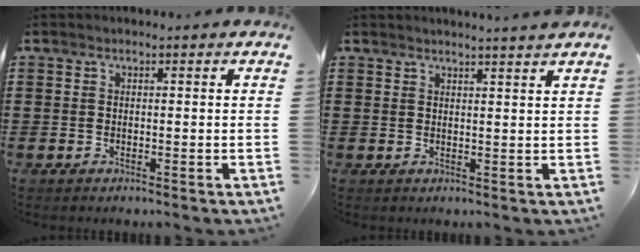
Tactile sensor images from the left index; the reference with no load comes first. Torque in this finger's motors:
{"motor_torque": [0.76, -0.89, 0.07, 0.07]}